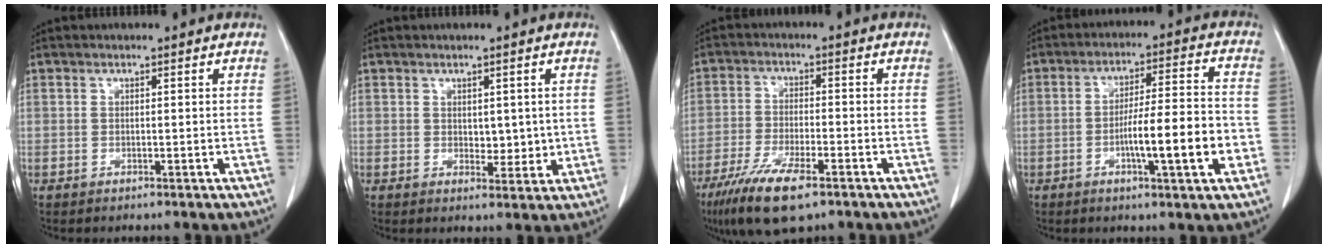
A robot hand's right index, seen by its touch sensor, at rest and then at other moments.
{"total": 3.2, "force": [0.4, 2.0, 2.4], "torque": [-0.029, -0.008, 0.011]}
{"total": 10.2, "force": [-6.5, 2.1, 7.5], "torque": [-0.143, -0.021, -0.112]}
{"total": 11.5, "force": [-3.3, 0.8, 11.0], "torque": [-0.180, 0.003, -0.054]}